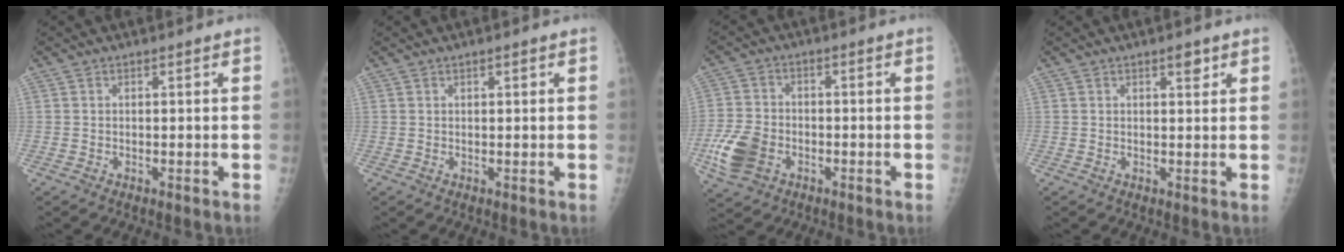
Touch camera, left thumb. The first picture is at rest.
{"total": 1.2, "force": [0.6, 0.4, 0.9], "torque": [-0.011, 0.000, 0.008]}
{"total": 9.0, "force": [-3.2, 6.4, 5.4], "torque": [-0.110, 0.009, -0.060]}
{"total": 2.1, "force": [1.3, 0.8, 1.4], "torque": [-0.013, -0.006, 0.018]}